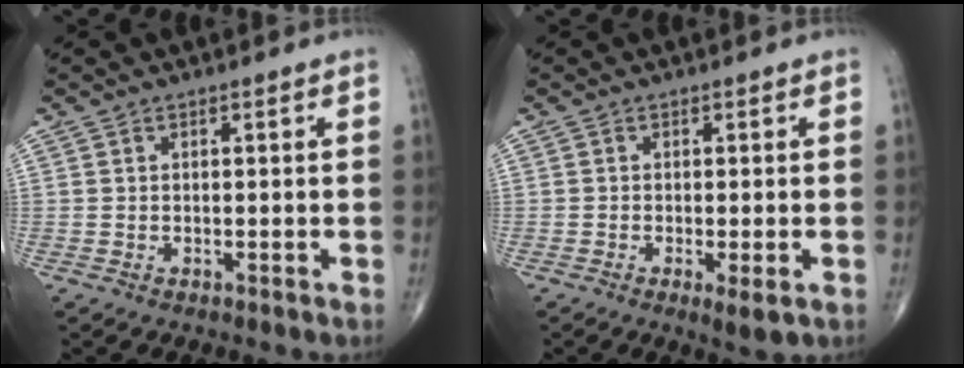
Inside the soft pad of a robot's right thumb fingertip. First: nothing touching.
{"total": 3.3, "force": [-1.2, 0.7, 3.0], "torque": [-0.050, -0.009, -0.020]}